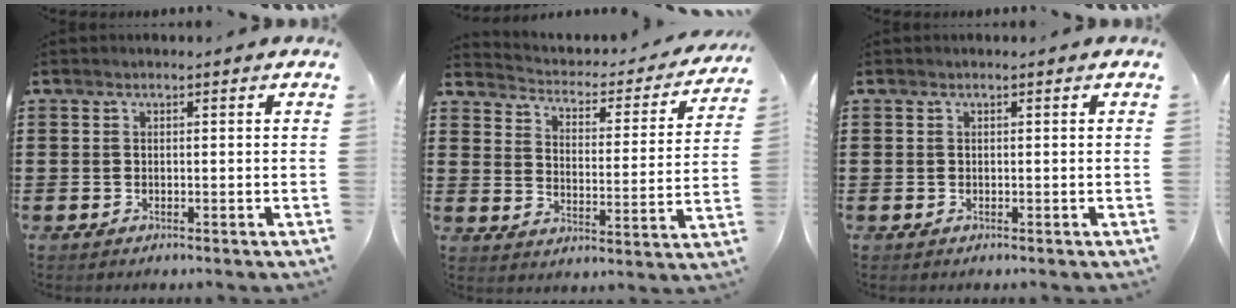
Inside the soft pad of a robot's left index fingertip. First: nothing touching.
{"total": 2.3, "force": [2.2, 0.6, 0.3], "torque": [-0.026, -0.025, 0.027]}
{"total": 0.0}